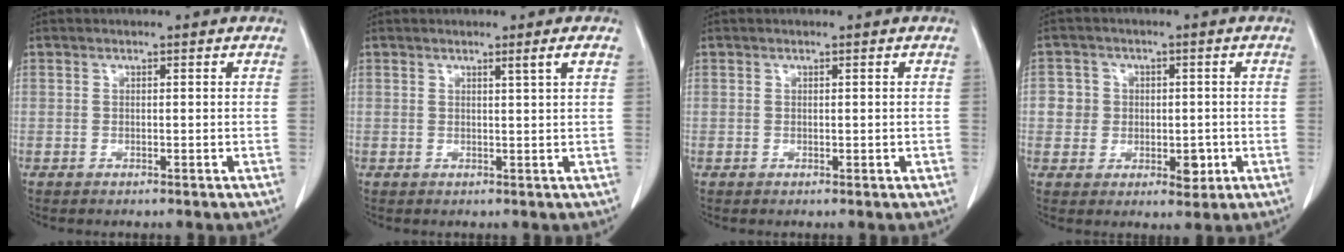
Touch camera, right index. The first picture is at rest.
{"total": 1.6, "force": [0.8, -0.7, 1.2], "torque": [-0.026, -0.009, 0.017]}
{"total": 0.6, "force": [-0.1, 0.4, 0.4], "torque": [-0.005, -0.001, 0.000]}
{"total": 5.6, "force": [-0.6, 5.0, 2.4], "torque": [-0.018, 0.011, -0.003]}